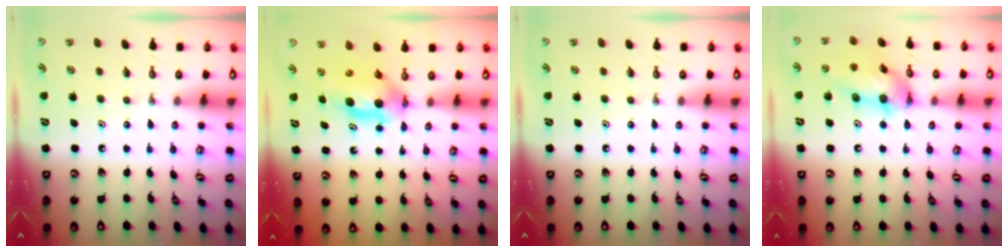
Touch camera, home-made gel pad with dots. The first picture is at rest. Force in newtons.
{"total": 7.0, "press": 6.1, "slide": 3.4}
{"total": 0.0}
{"total": 14.6, "press": 14.5, "slide": 1.0}